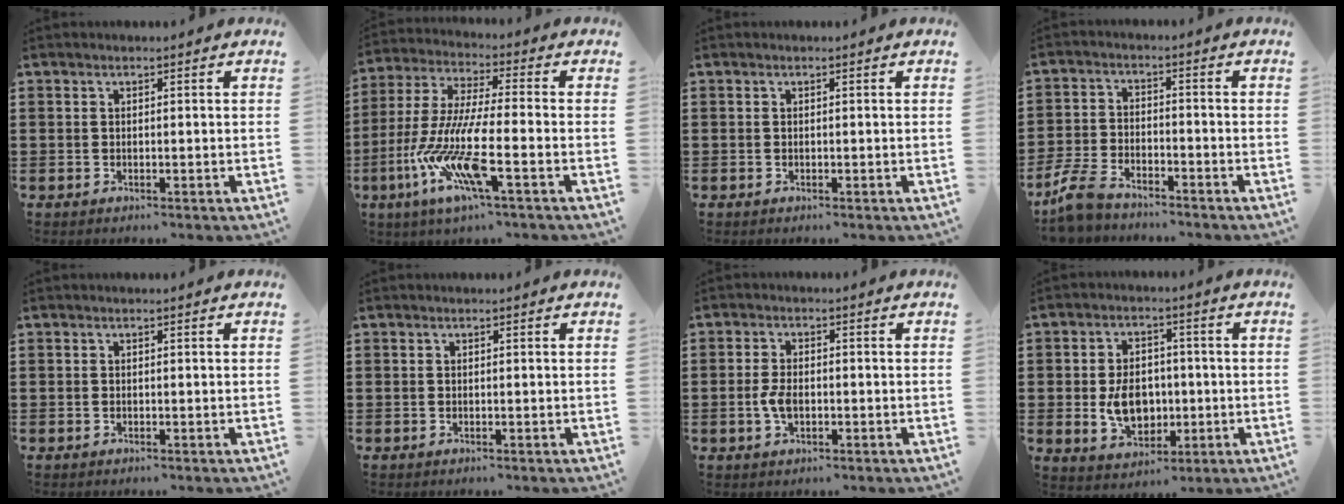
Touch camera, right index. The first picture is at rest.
{"total": 12.4, "force": [-5.4, 2.3, 10.9], "torque": [-0.269, -0.022, -0.119]}
{"total": 0.0}
{"total": 5.4, "force": [-4.7, 1.4, 2.2], "torque": [-0.065, -0.003, -0.096]}
{"total": 0.0}
{"total": 0.0}
{"total": 3.6, "force": [-0.6, 1.8, 3.1], "torque": [-0.071, -0.005, -0.012]}
{"total": 7.6, "force": [-0.8, 5.5, 5.2], "torque": [-0.097, 0.003, -0.017]}